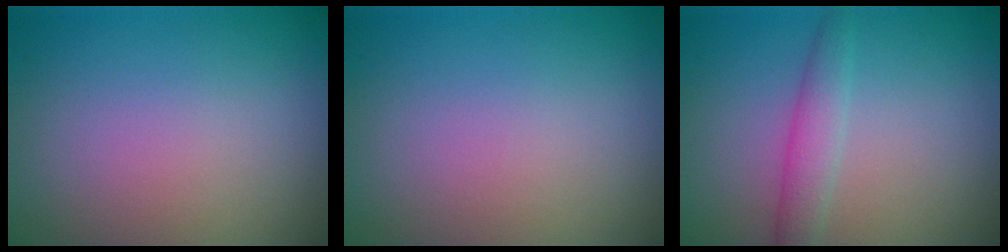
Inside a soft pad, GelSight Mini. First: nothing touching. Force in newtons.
{"total": 0.0}
{"total": 2.2, "press": 2.2, "slide": 0.1}